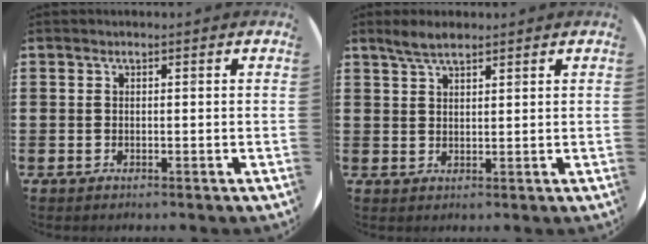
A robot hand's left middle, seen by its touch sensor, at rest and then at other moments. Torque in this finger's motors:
{"motor_torque": [0.48, -0.40, 0.07, 0.01]}